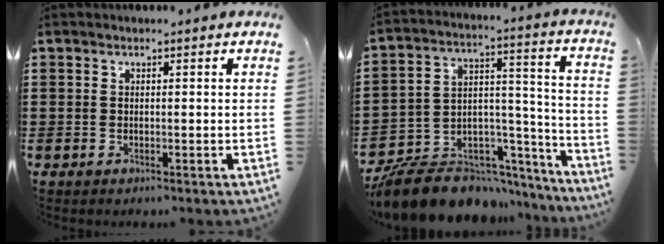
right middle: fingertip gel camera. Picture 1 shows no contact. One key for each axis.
{"total": 9.2, "fx": -8.2, "fy": 3.8, "fz": 1.6, "tx": -0.036, "ty": 0.013, "tz": -0.155}